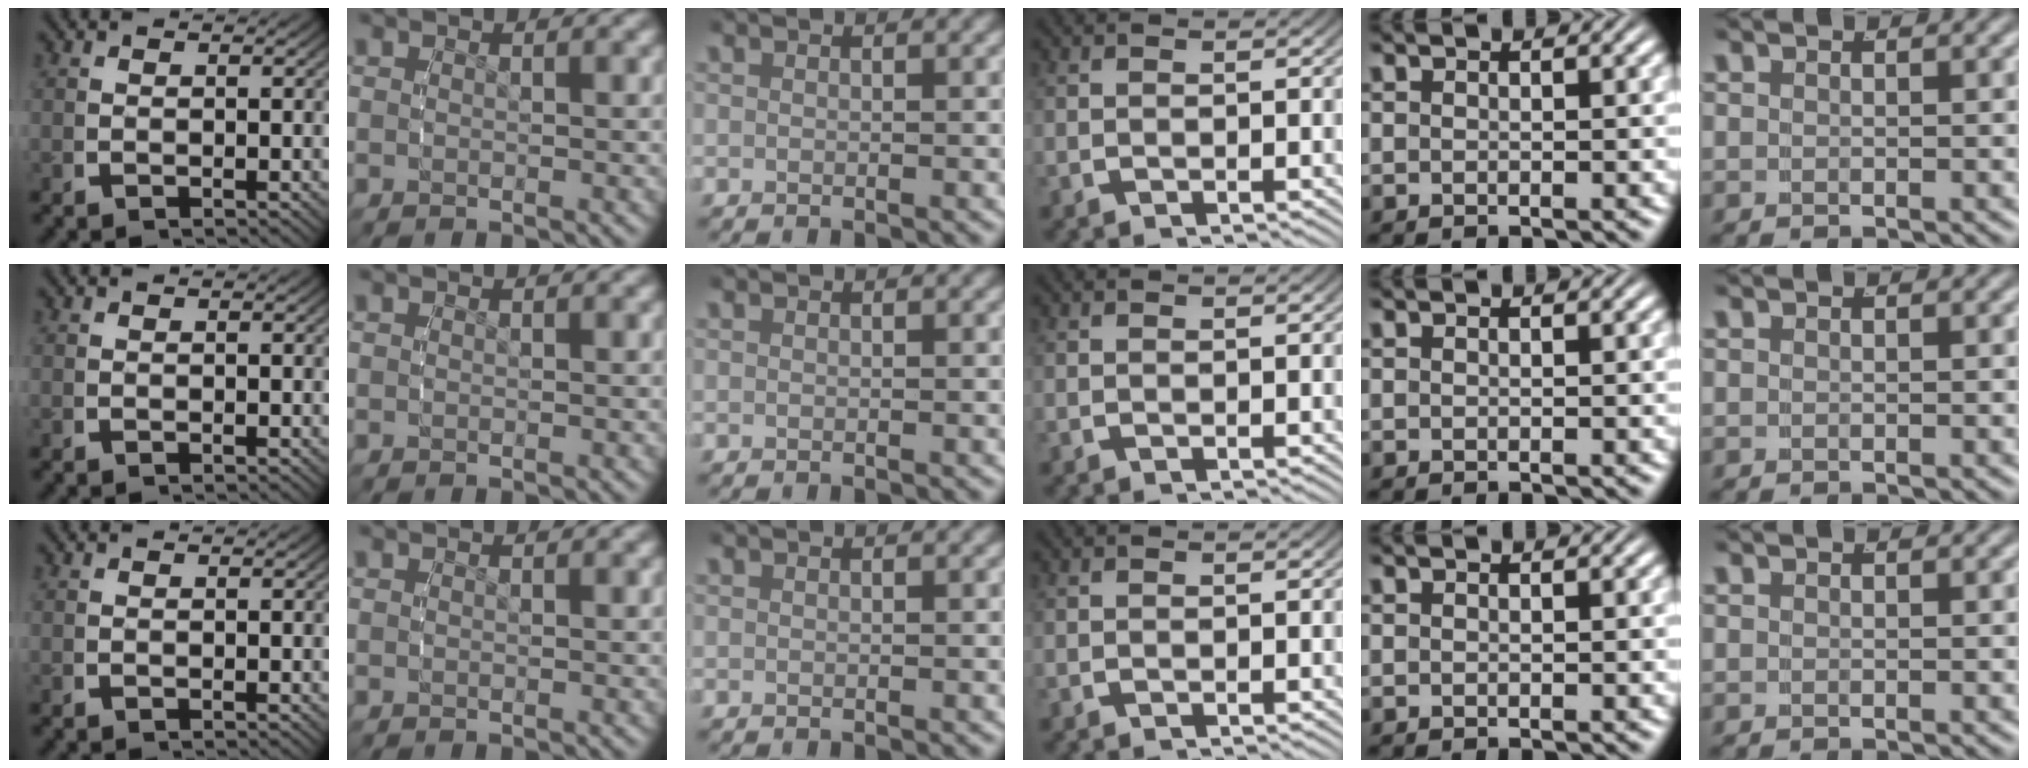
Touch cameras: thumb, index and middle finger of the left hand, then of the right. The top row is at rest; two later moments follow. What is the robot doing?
{"motion": "reach", "object": "jewelry box"}